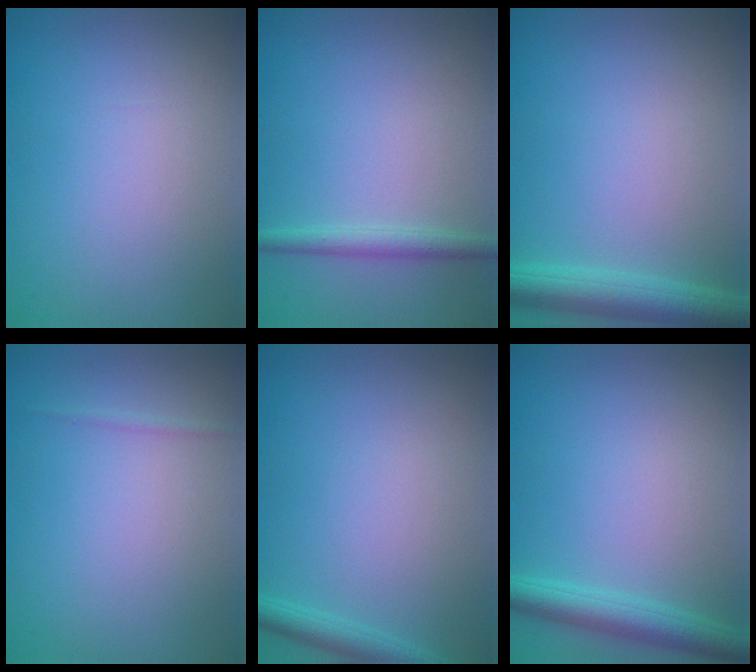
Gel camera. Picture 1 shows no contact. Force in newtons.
{"total": 1.8, "press": 1.8, "slide": 0.1}
{"total": 4.0, "press": 4.0, "slide": 0.2}
{"total": 0.5, "press": 0.5, "slide": 0.0}
{"total": 1.9, "press": 1.9, "slide": 0.1}
{"total": 3.4, "press": 3.4, "slide": 0.3}